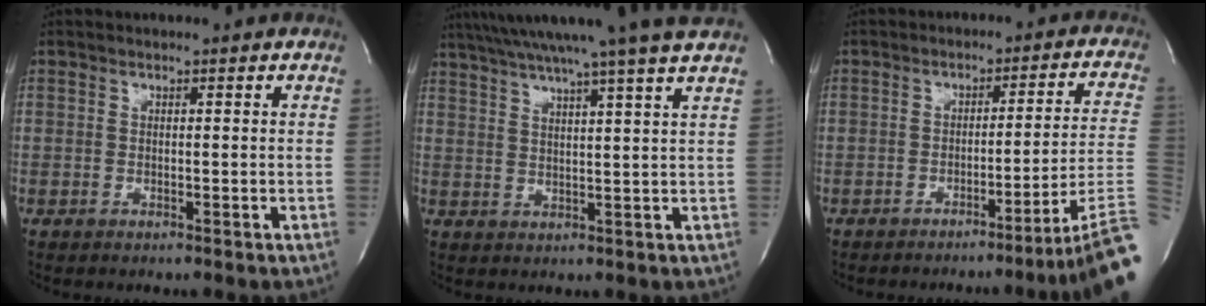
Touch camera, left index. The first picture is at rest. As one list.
[{"total": 16.9, "force": [14.3, -2.3, 8.6], "torque": [-0.151, -0.007, 0.196]}, {"total": 13.0, "force": [-8.0, -3.1, 9.7], "torque": [-0.047, 0.026, -0.107]}]